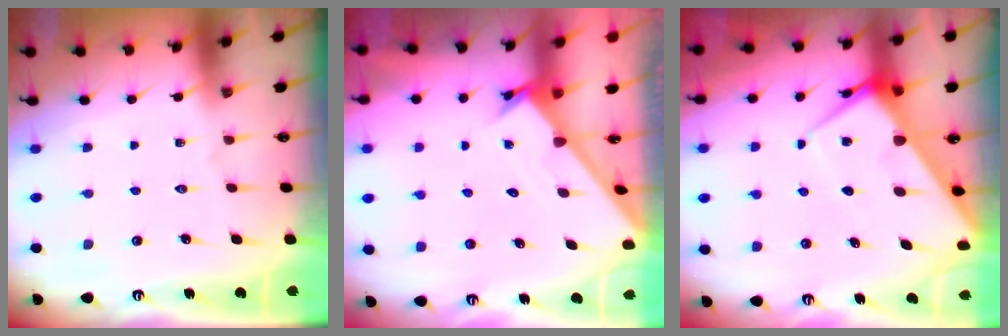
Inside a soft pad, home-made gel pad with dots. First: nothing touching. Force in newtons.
{"total": 1.6, "press": 1.6, "slide": 0.1}
{"total": 7.2, "press": 7.2, "slide": 0.7}